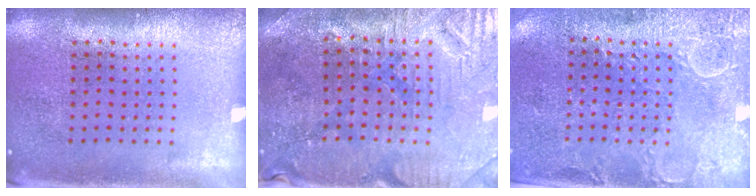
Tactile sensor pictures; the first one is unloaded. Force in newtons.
{"total": 1.7, "press": 1.6, "slide": 0.5}
{"total": 2.7, "press": 2.6, "slide": 0.8}